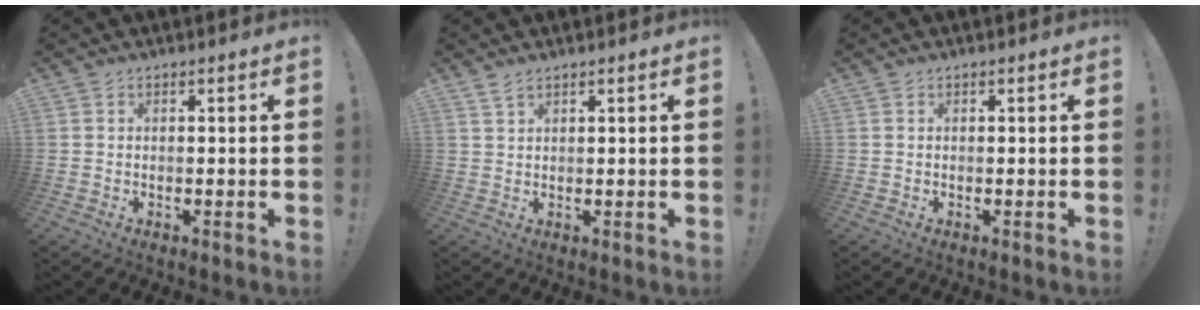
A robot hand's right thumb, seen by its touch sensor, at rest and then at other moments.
{"total": 2.3, "force": [1.9, 0.6, 1.1], "torque": [-0.020, -0.007, 0.034]}
{"total": 0.0}